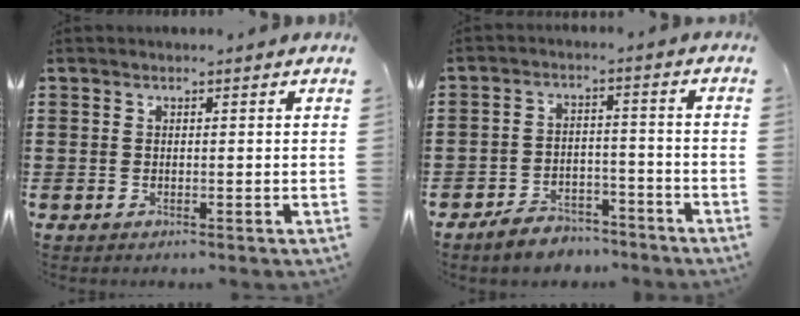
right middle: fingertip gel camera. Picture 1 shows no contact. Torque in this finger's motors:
{"motor_torque": [1.17, -0.36, 0.12, 0.11]}